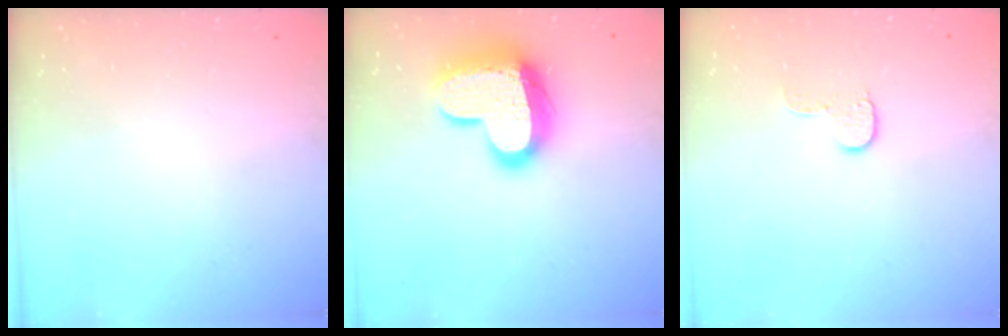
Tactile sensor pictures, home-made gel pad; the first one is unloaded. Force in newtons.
{"total": 17.4, "press": 17.3, "slide": 1.5}
{"total": 6.1, "press": 6.1, "slide": 0.4}